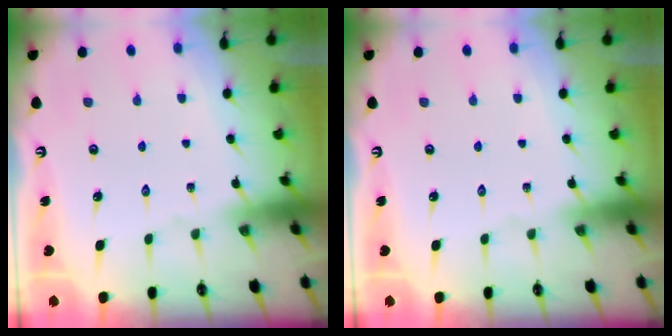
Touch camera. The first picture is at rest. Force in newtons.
{"total": 0.0}